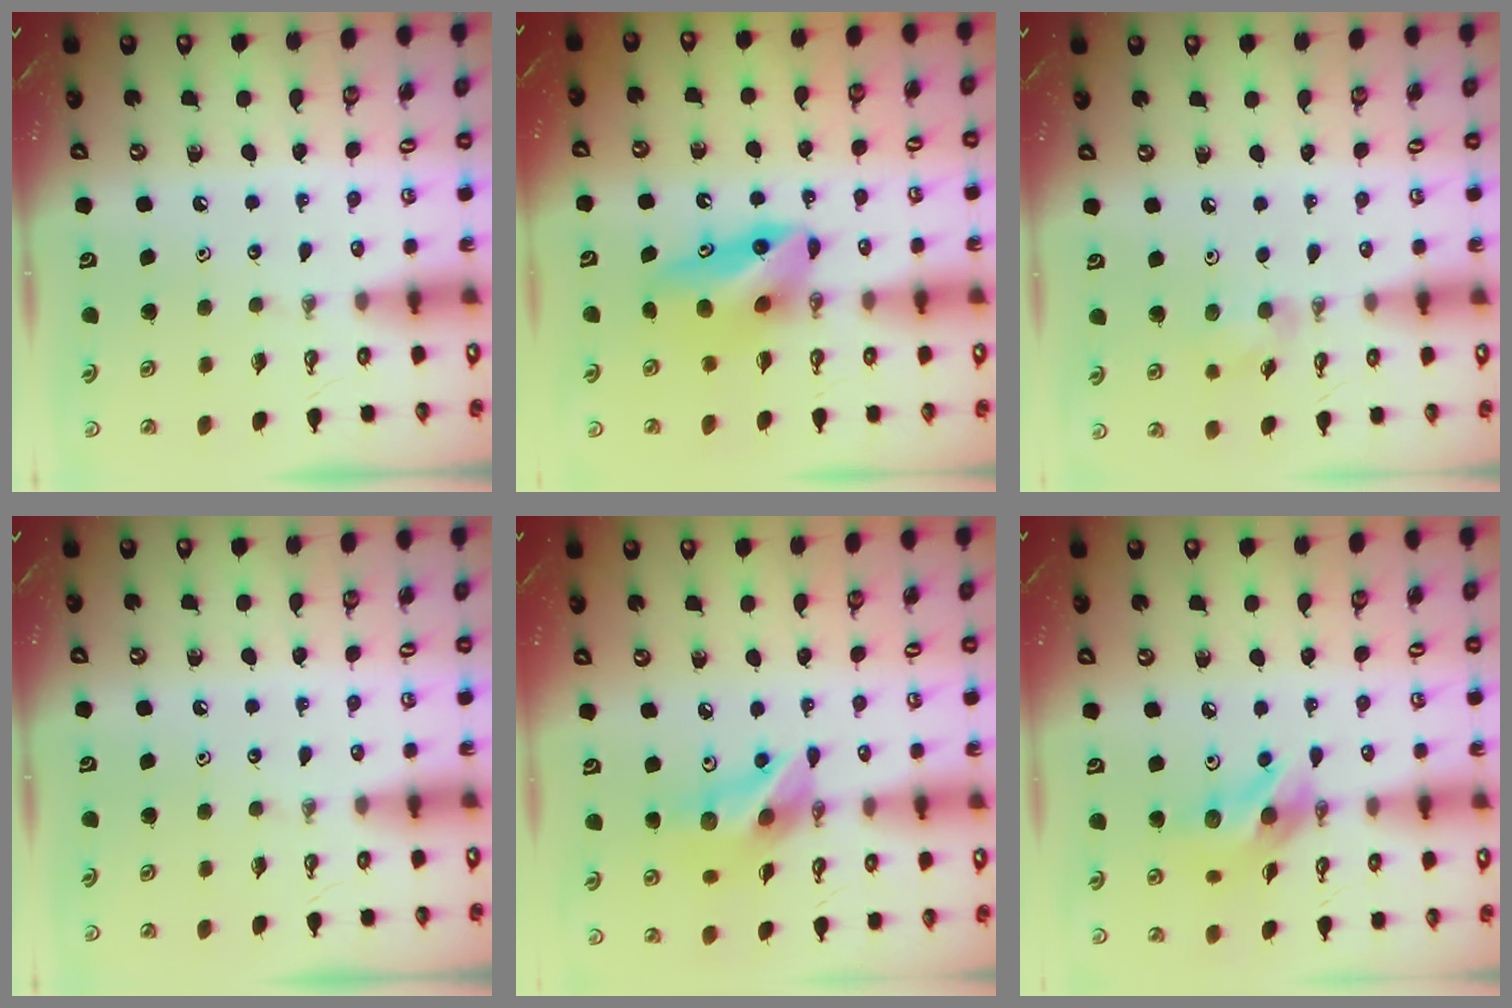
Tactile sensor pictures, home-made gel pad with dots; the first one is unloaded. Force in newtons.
{"total": 9.1, "press": 7.9, "slide": 4.5}
{"total": 7.0, "press": 6.8, "slide": 1.3}
{"total": 0.0}
{"total": 14.6, "press": 14.2, "slide": 3.4}
{"total": 12.3, "press": 12.3, "slide": 0.7}